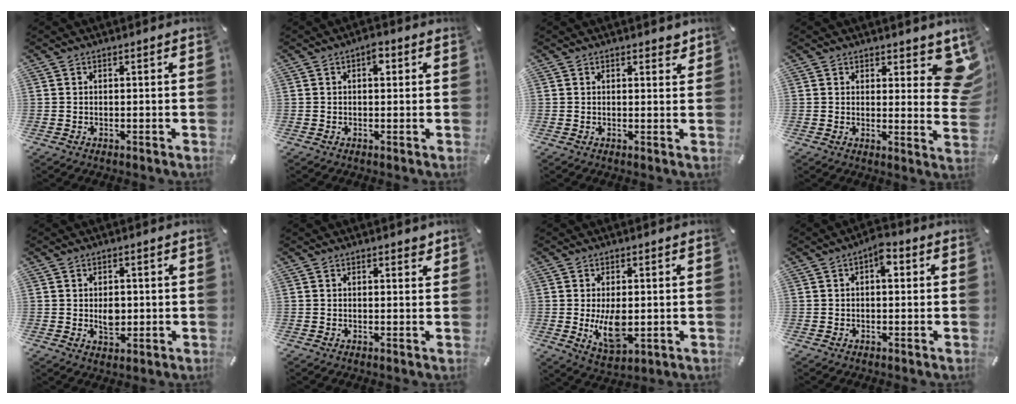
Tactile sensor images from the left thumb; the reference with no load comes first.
{"total": 2.8, "force": [0.8, 1.5, 2.2], "torque": [-0.022, -0.001, 0.007]}
{"total": 1.7, "force": [1.3, 0.9, 0.6], "torque": [0.002, -0.004, 0.022]}
{"total": 9.4, "force": [4.8, 4.7, 6.5], "torque": [-0.056, -0.034, 0.084]}
{"total": 4.2, "force": [0.1, 3.2, 2.7], "torque": [-0.028, -0.004, -0.001]}
{"total": 1.5, "force": [1.1, 0.7, 0.7], "torque": [-0.007, -0.003, 0.018]}
{"total": 9.0, "force": [-0.4, 4.9, 7.5], "torque": [-0.144, -0.018, -0.010]}
{"total": 4.5, "force": [0.9, 2.5, 3.7], "torque": [-0.044, 0.000, 0.006]}